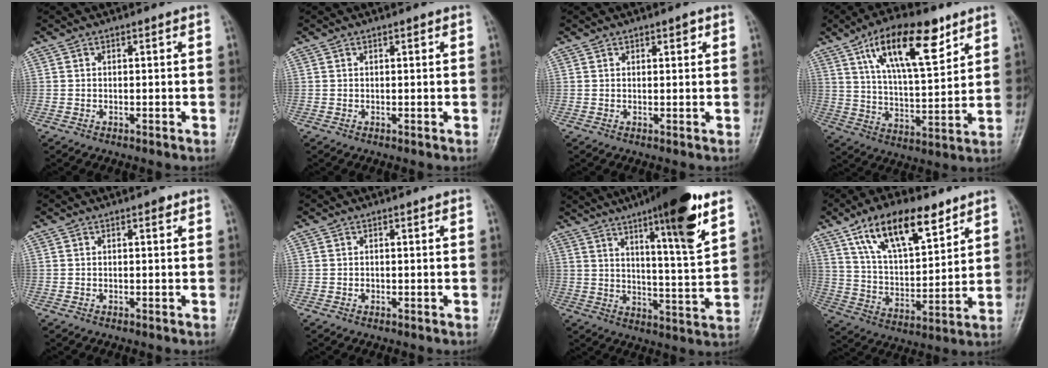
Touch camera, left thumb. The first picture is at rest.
{"total": 0.6, "force": [0.4, 0.3, 0.4], "torque": [-0.003, -0.001, 0.004]}
{"total": 1.7, "force": [1.0, 0.9, 1.1], "torque": [-0.005, -0.002, 0.012]}
{"total": 17.5, "force": [9.3, 6.6, 13.2], "torque": [-0.189, -0.035, 0.160]}
{"total": 0.9, "force": [0.5, 0.5, 0.6], "torque": [-0.004, 0.000, 0.003]}
{"total": 0.6, "force": [-0.1, 0.5, 0.2], "torque": [0.000, 0.001, -0.002]}
{"total": 17.1, "force": [10.0, 2.6, 13.6], "torque": [-0.190, -0.053, 0.152]}
{"total": 17.1, "force": [10.2, 7.4, 11.6], "torque": [-0.162, -0.040, 0.184]}